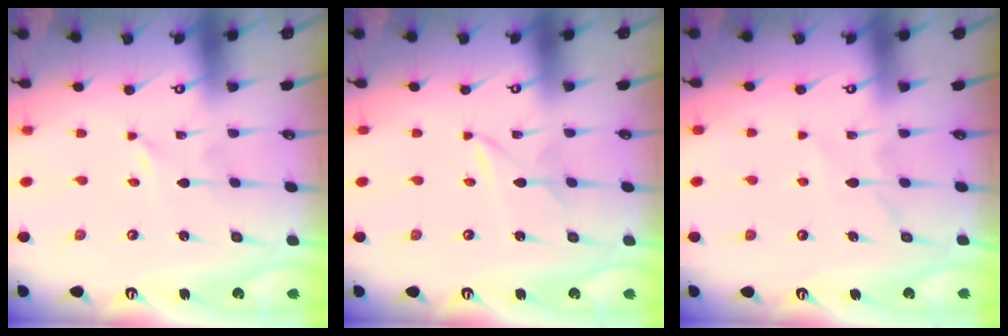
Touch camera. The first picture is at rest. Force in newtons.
{"total": 2.3, "press": 2.3, "slide": 0.4}
{"total": 6.6, "press": 6.5, "slide": 0.9}